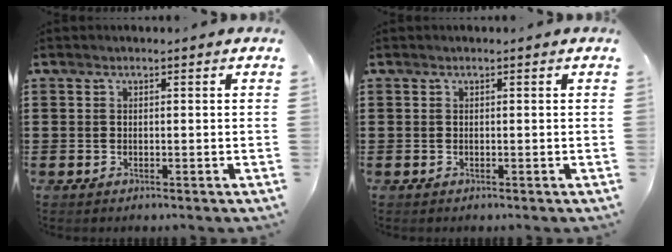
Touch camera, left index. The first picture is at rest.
{"total": 0.0}